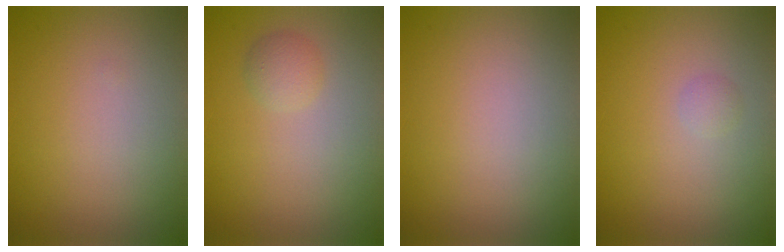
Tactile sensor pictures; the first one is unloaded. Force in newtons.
{"total": 1.4, "press": 1.4, "slide": 0.0}
{"total": 0.0}
{"total": 0.7, "press": 0.7, "slide": 0.0}